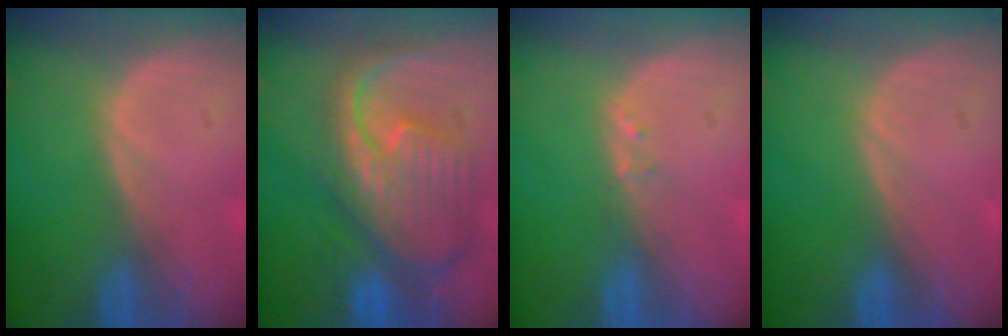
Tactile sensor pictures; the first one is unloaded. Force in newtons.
{"total": 12.3, "press": 10.7, "slide": 6.1}
{"total": 1.0, "press": 1.0, "slide": 0.2}
{"total": 0.0}